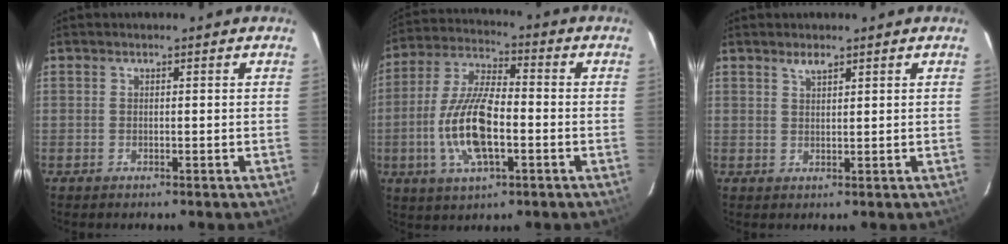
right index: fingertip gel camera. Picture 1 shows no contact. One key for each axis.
{"total": 13.9, "fx": -3.4, "fy": 5.2, "fz": 12.5, "tx": -0.262, "ty": 0.000, "tz": -0.064}
{"total": 1.8, "fx": 1.4, "fy": 0.6, "fz": 1.0, "tx": -0.016, "ty": 0.003, "tz": 0.025}